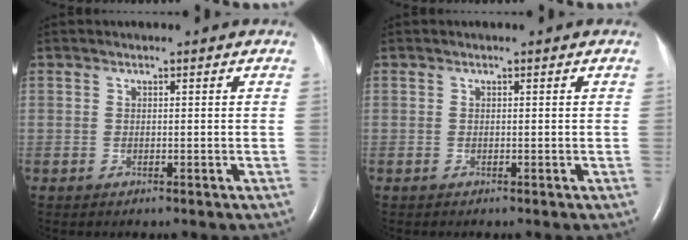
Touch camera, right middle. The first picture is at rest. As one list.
[{"total": 0.0}]